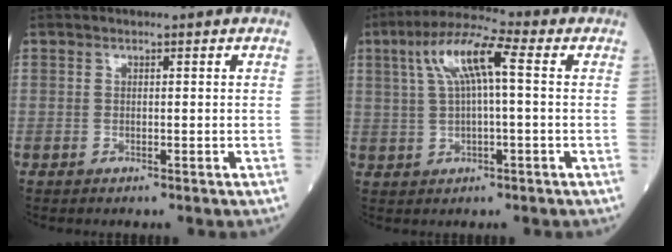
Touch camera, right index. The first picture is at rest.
{"total": 8.7, "force": [2.2, 1.5, 8.3], "torque": [-0.166, 0.031, 0.039]}